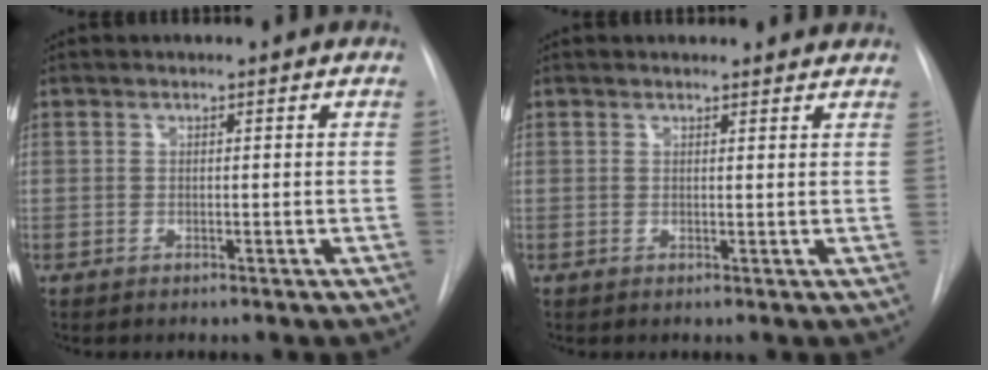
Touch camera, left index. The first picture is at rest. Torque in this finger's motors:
{"motor_torque": [0.66, -0.54, 0.02, 0.00]}